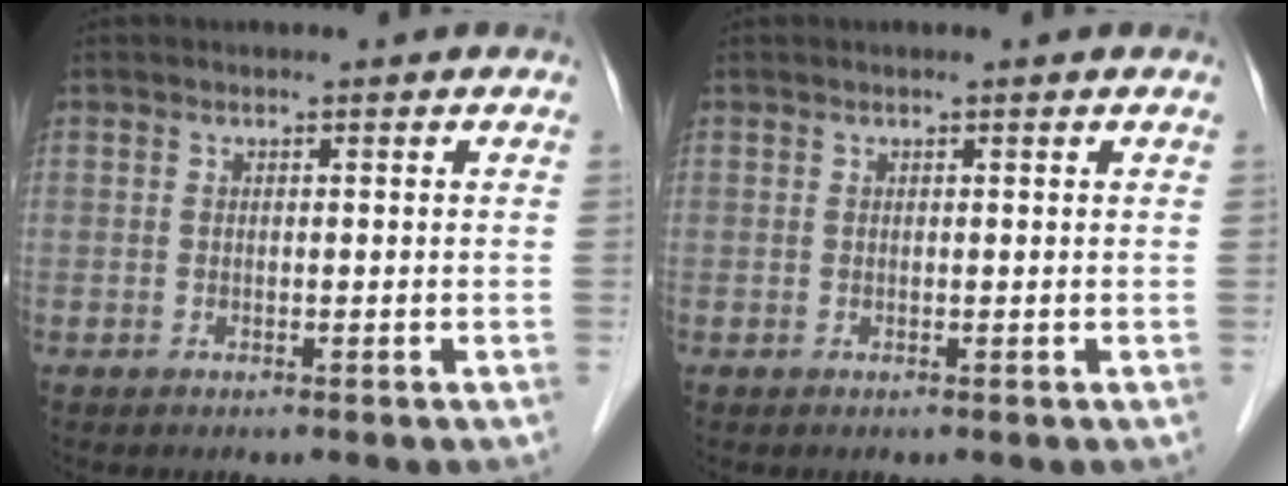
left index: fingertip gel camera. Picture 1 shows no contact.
{"total": 0.0}